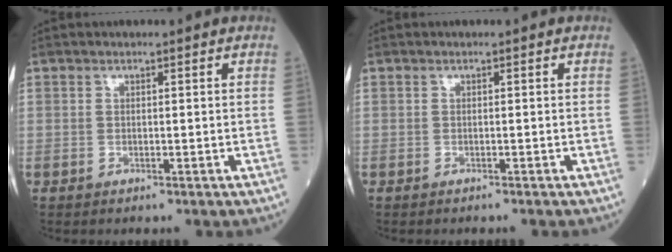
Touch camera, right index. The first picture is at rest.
{"total": 0.7, "force": [-0.6, -0.1, 0.2], "torque": [-0.002, 0.001, -0.012]}